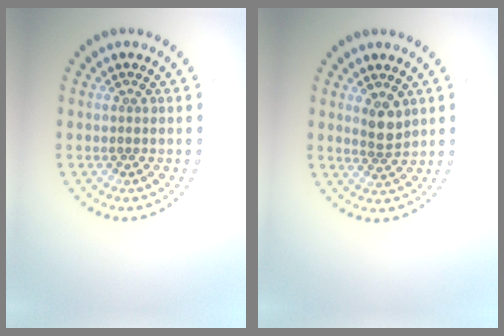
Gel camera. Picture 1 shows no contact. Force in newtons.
{"total": 2.1, "press": 1.8, "slide": 1.1}